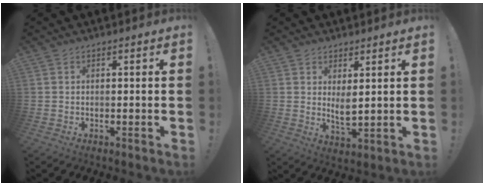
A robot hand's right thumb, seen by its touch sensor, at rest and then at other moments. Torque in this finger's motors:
{"motor_torque": [0.53, 0.39, 0.30, 0.36, 0.09]}